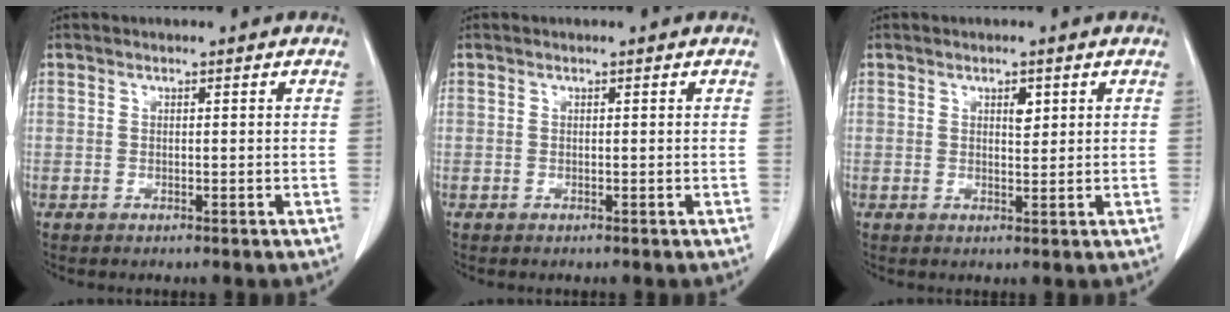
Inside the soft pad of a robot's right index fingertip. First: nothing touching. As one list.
[{"total": 0.0}, {"total": 1.9, "force": [0.9, 0.8, 1.4], "torque": [-0.021, -0.003, 0.014]}]